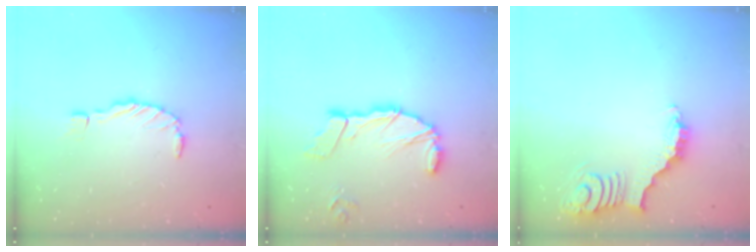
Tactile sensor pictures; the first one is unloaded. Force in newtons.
{"total": 13.4, "press": 13.2, "slide": 1.7}
{"total": 3.8, "press": 3.8, "slide": 0.6}